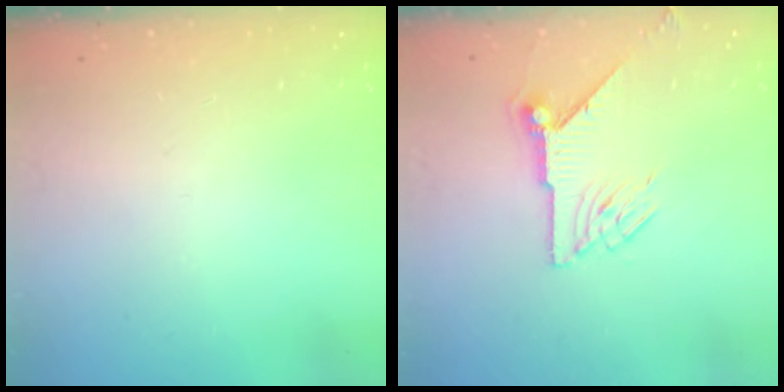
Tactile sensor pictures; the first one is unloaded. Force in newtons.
{"total": 8.0, "press": 8.0, "slide": 0.5}